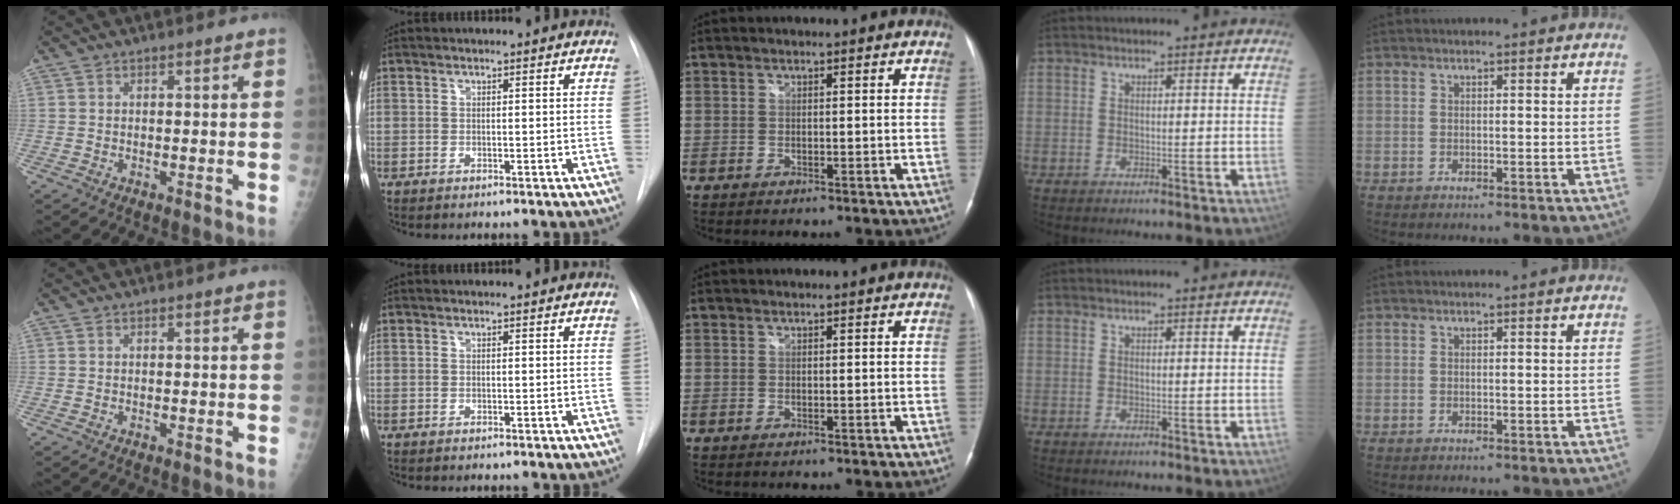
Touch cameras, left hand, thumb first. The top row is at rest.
{}